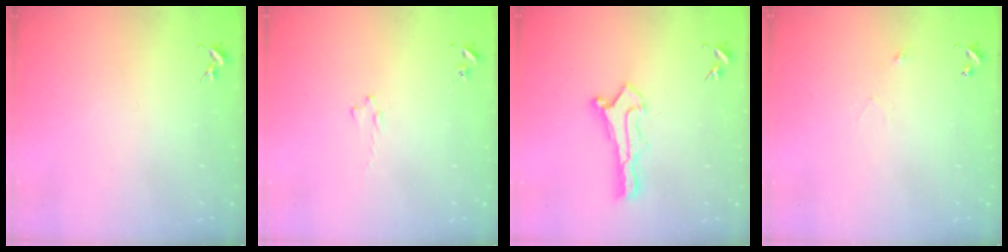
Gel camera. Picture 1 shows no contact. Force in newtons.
{"total": 0.8, "press": 0.7, "slide": 0.2}
{"total": 1.1, "press": 1.1, "slide": 0.1}
{"total": 2.5, "press": 2.5, "slide": 0.2}